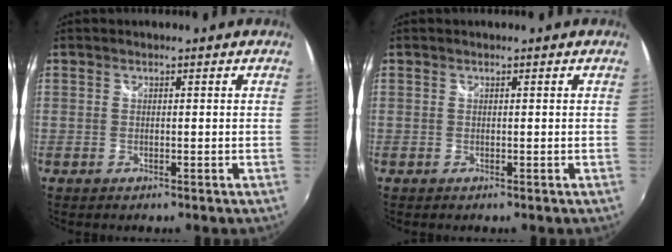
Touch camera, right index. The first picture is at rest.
{"total": 0.0}